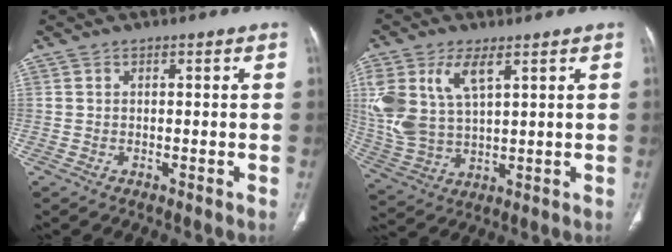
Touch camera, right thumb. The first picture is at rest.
{"total": 13.4, "force": [5.3, 6.9, 10.2], "torque": [-0.230, -0.008, 0.119]}